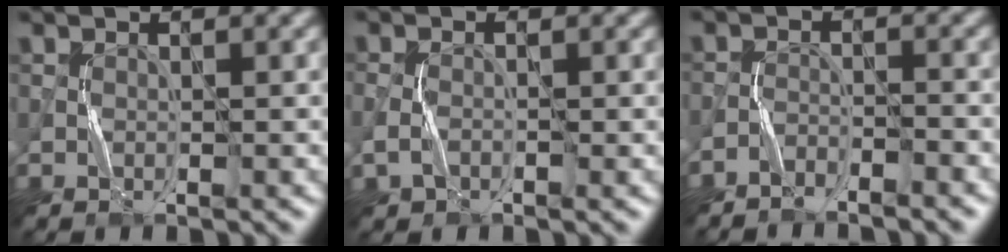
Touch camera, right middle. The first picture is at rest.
{"total": 1.9, "force": [-0.5, 1.3, 1.3], "torque": [-0.031, 0.002, -0.015]}
{"total": 2.2, "force": [-2.1, 0.3, 0.4], "torque": [-0.009, 0.005, -0.045]}